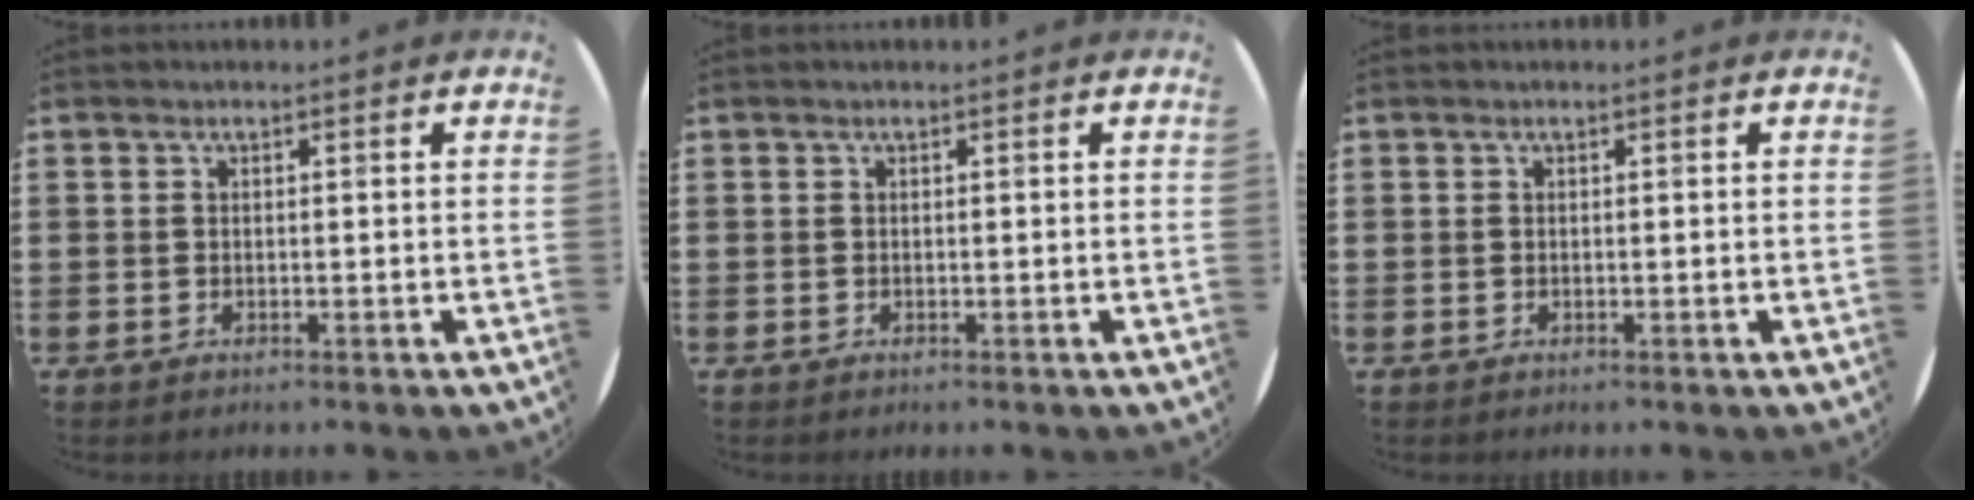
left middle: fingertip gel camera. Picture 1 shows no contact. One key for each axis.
{"total": 0.0}
{"total": 0.0}